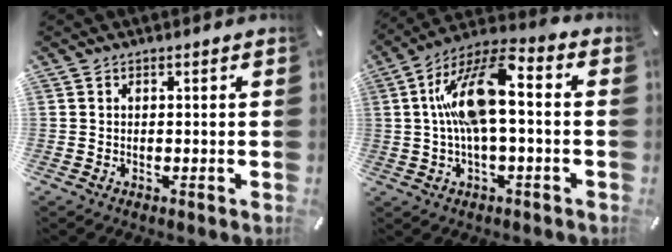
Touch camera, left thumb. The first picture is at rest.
{"total": 15.3, "force": [1.0, 6.3, 13.9], "torque": [-0.273, 0.011, 0.019]}